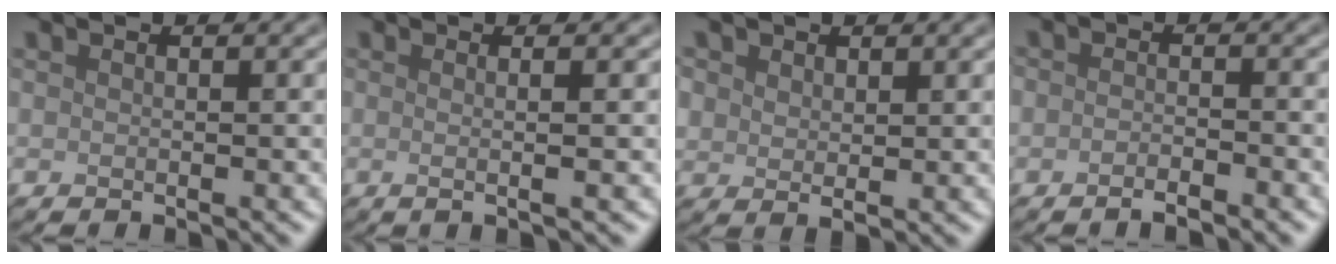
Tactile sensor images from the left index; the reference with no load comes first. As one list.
[{"total": 3.2, "force": [0.3, 1.2, 3.0], "torque": [-0.030, 0.006, -0.024]}, {"total": 2.0, "force": [1.2, 1.3, 0.8], "torque": [-0.018, -0.002, 0.023]}, {"total": 1.5, "force": [-1.1, 0.4, 0.9], "torque": [-0.015, 0.000, -0.022]}]